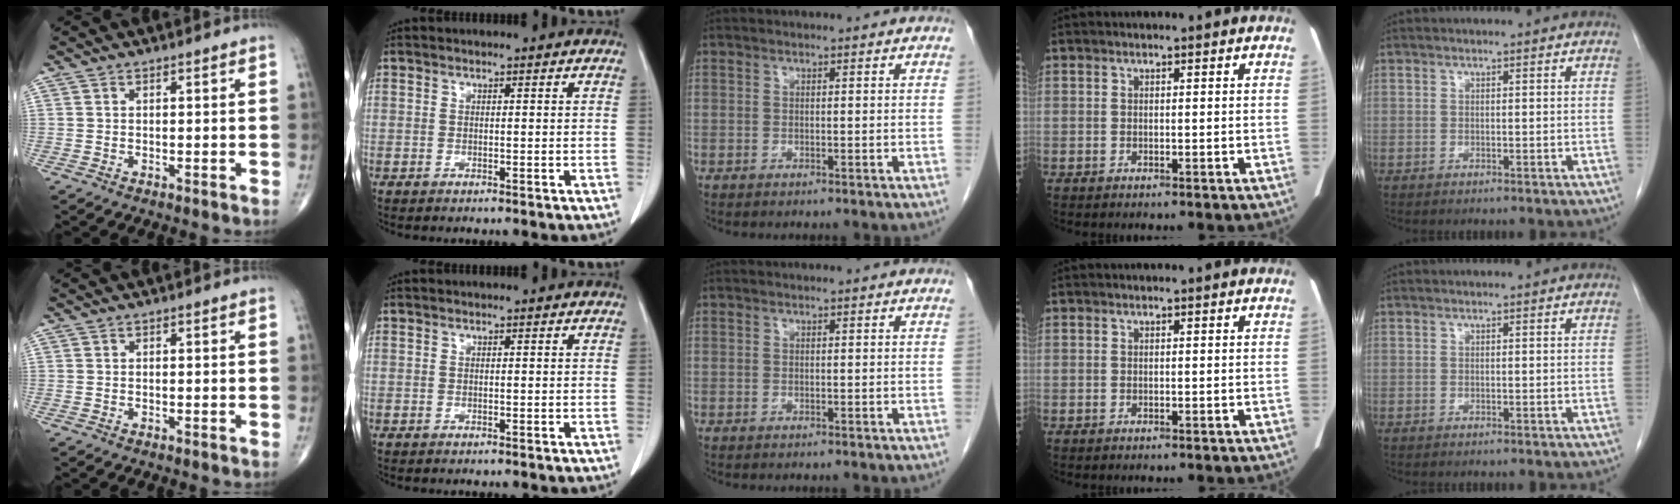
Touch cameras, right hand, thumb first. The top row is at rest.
{}